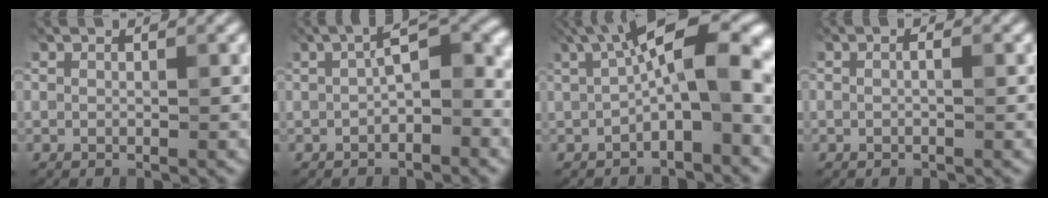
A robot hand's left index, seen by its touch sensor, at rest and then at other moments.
{"total": 4.9, "force": [-0.1, 1.9, 4.5], "torque": [-0.064, 0.017, -0.009]}
{"total": 10.3, "force": [1.2, 3.4, 9.6], "torque": [-0.134, 0.024, 0.008]}
{"total": 0.5, "force": [-0.1, 0.0, 0.5], "torque": [-0.017, 0.002, -0.002]}